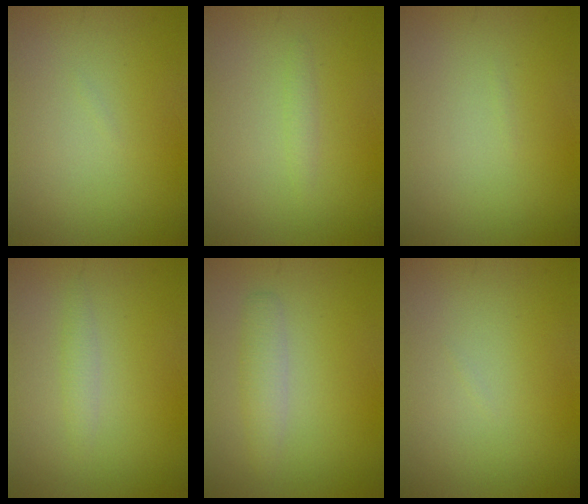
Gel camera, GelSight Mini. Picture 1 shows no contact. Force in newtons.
{"total": 0.8, "press": 0.8, "slide": 0.0}
{"total": 0.0}
{"total": 1.1, "press": 1.1, "slide": 0.1}
{"total": 1.9, "press": 1.9, "slide": 0.1}
{"total": 0.0}